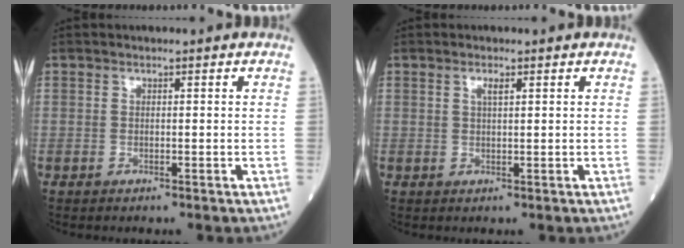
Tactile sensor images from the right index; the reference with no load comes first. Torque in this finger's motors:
{"motor_torque": [0.35, 0.29, 0.13, 0.04]}